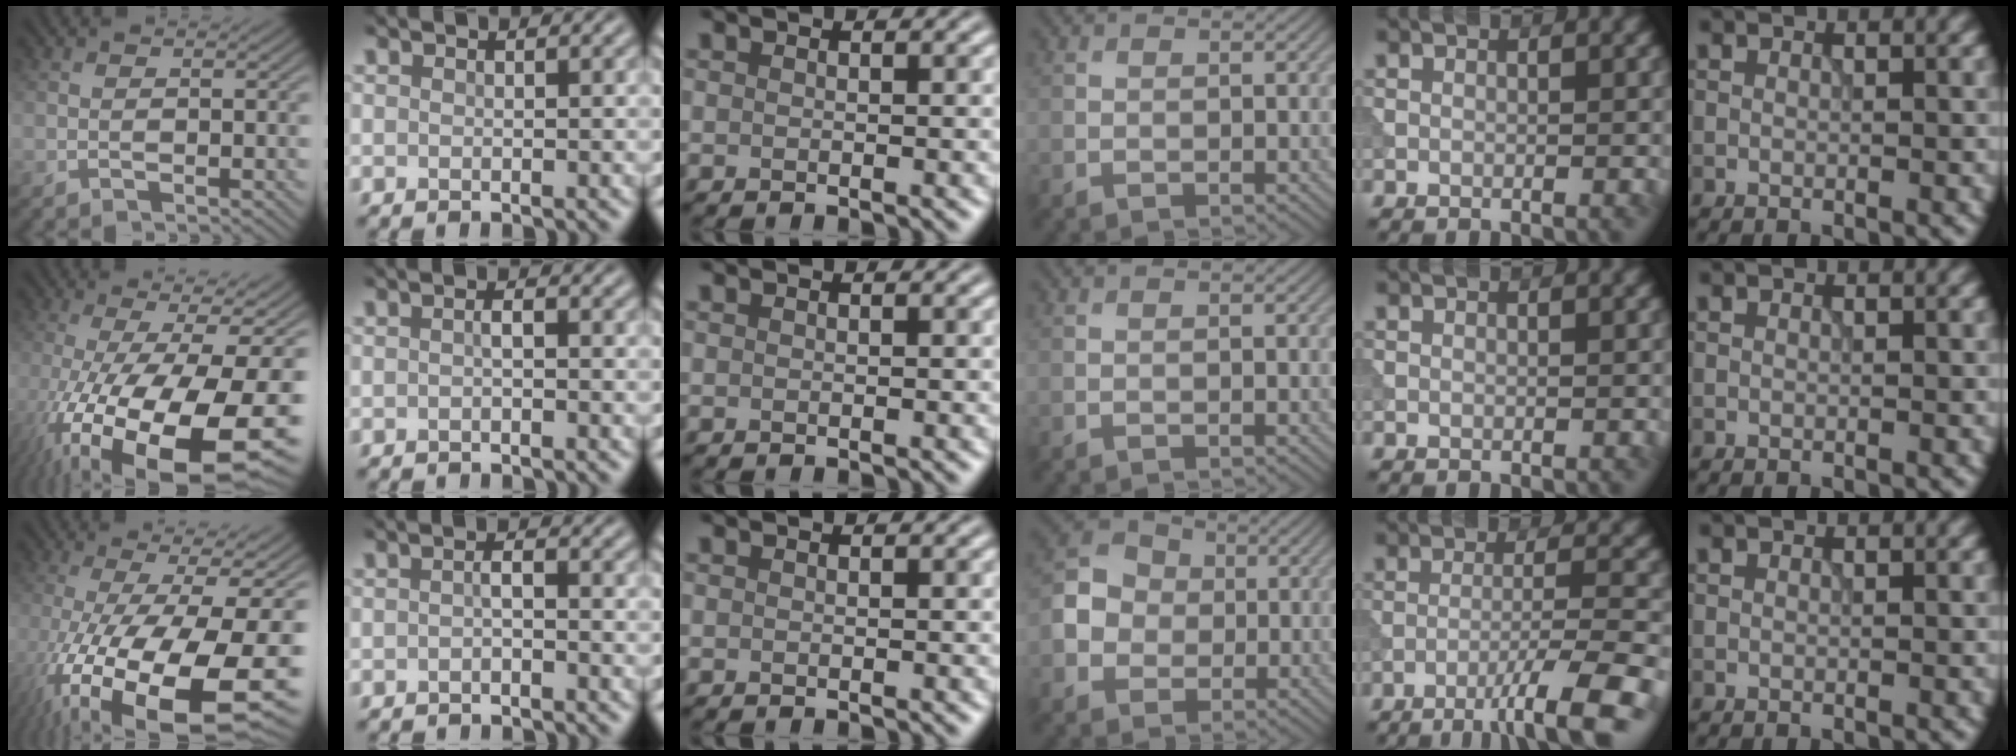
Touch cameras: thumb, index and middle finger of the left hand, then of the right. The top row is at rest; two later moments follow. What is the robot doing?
{"motion": "extract", "object": "tissue"}